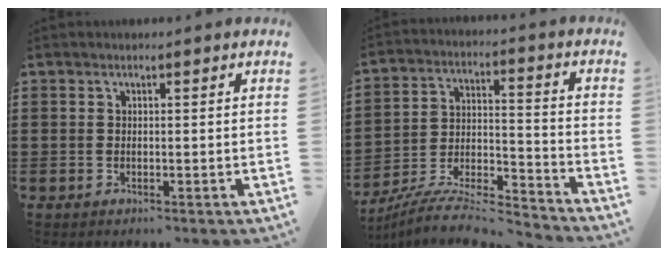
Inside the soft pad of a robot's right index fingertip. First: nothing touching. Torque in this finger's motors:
{"motor_torque": [-1.20, -0.86, -0.74, -0.08]}